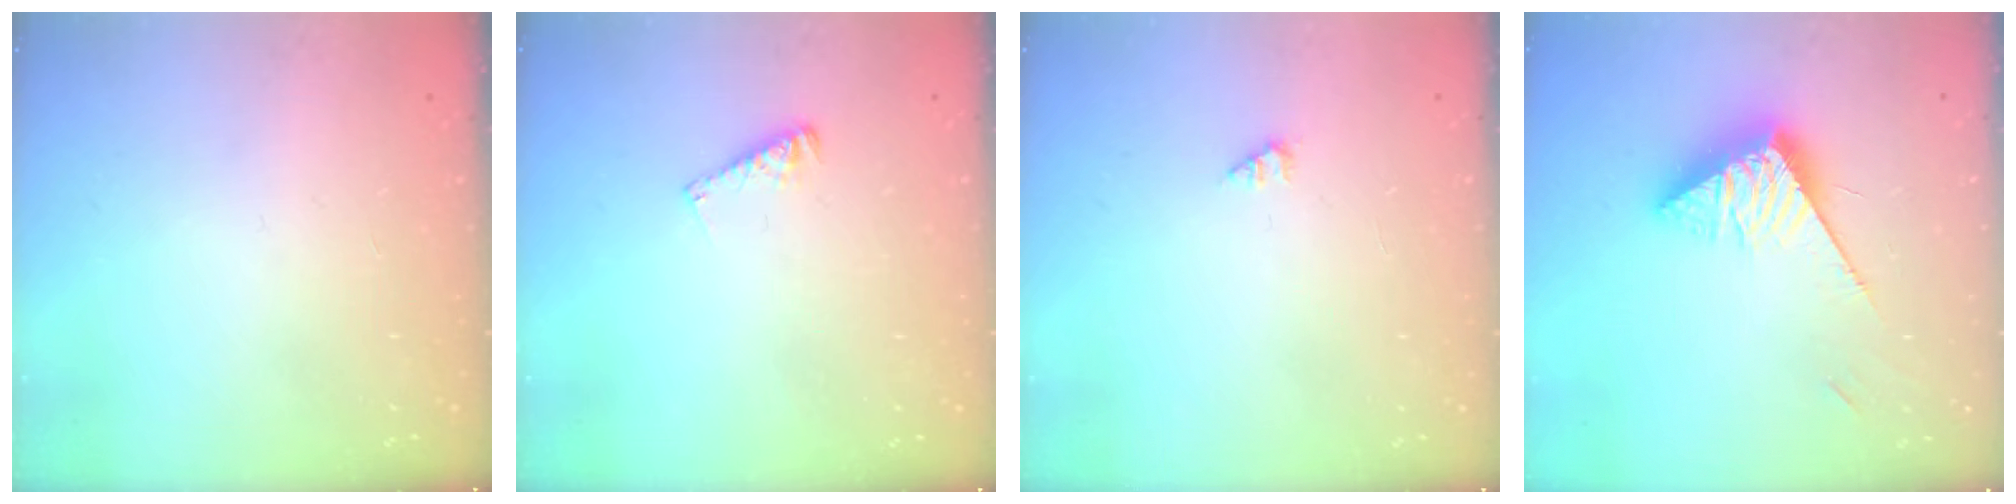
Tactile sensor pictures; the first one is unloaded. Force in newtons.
{"total": 3.4, "press": 3.3, "slide": 0.5}
{"total": 1.0, "press": 1.0, "slide": 0.2}
{"total": 12.1, "press": 12.1, "slide": 0.3}